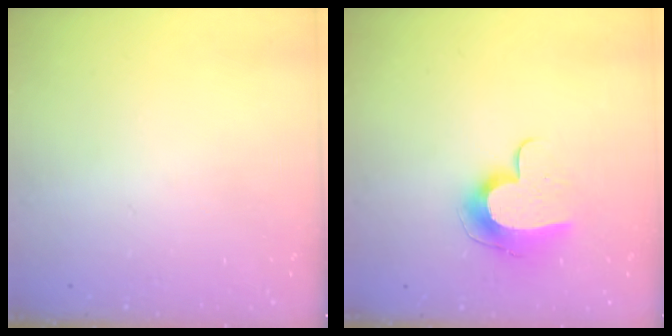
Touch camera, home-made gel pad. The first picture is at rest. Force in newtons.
{"total": 10.2, "press": 10.2, "slide": 0.1}